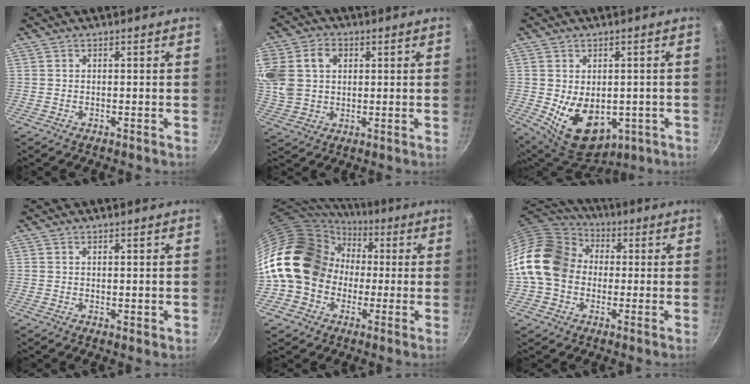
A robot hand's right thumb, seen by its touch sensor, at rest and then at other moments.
{"total": 17.6, "force": [4.4, 13.9, 9.8], "torque": [-0.231, 0.027, 0.082]}
{"total": 12.8, "force": [-2.2, 8.6, 9.1], "torque": [-0.116, -0.013, -0.004]}
{"total": 0.8, "force": [0.4, 0.4, 0.6], "torque": [-0.004, -0.009, 0.004]}
{"total": 17.9, "force": [0.9, 15.4, 9.2], "torque": [-0.138, 0.050, 0.014]}
{"total": 17.9, "force": [0.6, 14.5, 10.5], "torque": [-0.179, 0.040, 0.001]}